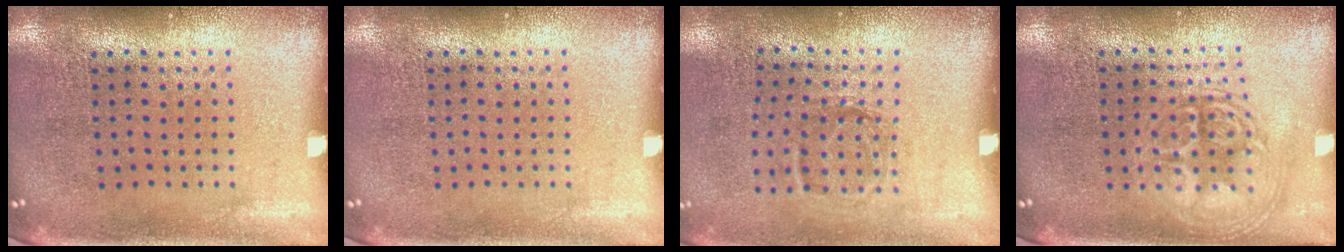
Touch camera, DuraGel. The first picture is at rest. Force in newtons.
{"total": 0.0}
{"total": 1.2, "press": 0.8, "slide": 0.8}
{"total": 2.8, "press": 2.7, "slide": 0.3}